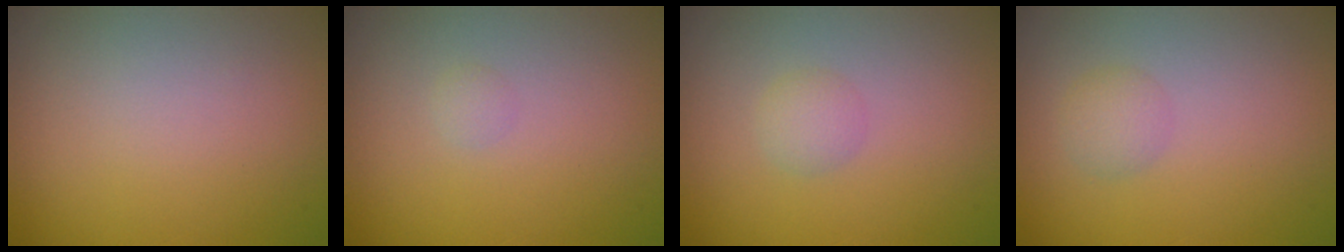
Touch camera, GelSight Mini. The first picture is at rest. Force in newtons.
{"total": 0.6, "press": 0.6, "slide": 0.0}
{"total": 1.3, "press": 1.3, "slide": 0.1}
{"total": 1.4, "press": 1.4, "slide": 0.0}